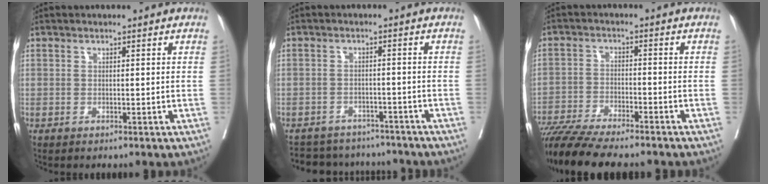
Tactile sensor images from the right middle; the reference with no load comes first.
{"total": 11.9, "force": [-10.8, 4.3, 2.3], "torque": [-0.044, 0.017, -0.135]}
{"total": 14.5, "force": [-12.6, 1.5, 7.1], "torque": [-0.121, -0.025, -0.200]}